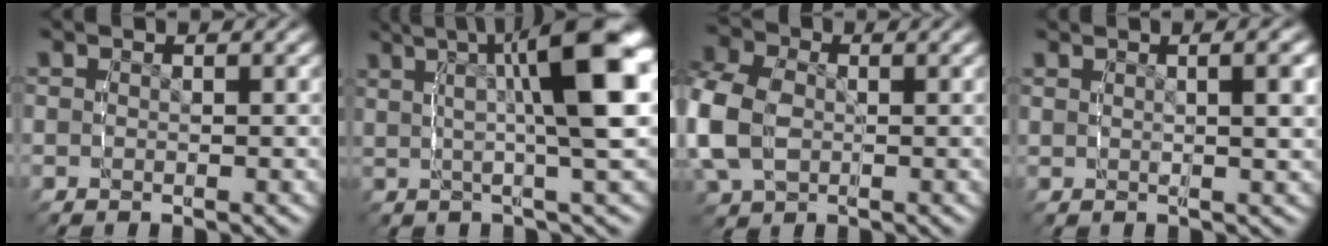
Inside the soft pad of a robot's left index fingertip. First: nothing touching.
{"total": 11.9, "force": [4.1, 3.8, 10.6], "torque": [-0.127, 0.034, 0.053]}
{"total": 5.8, "force": [-0.1, 4.7, 3.4], "torque": [-0.106, -0.019, 0.010]}
{"total": 2.6, "force": [1.4, 0.1, 2.2], "torque": [-0.023, 0.002, 0.028]}